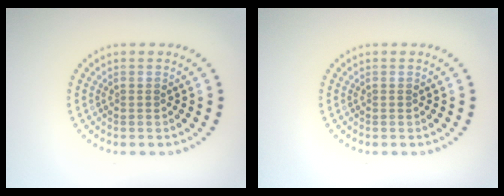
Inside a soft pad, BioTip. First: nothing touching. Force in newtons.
{"total": 0.0}